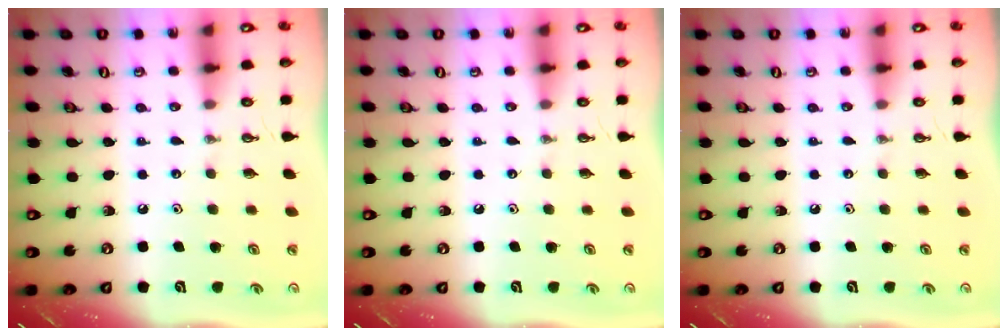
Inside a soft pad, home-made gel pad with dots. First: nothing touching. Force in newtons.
{"total": 0.0}
{"total": 0.0}